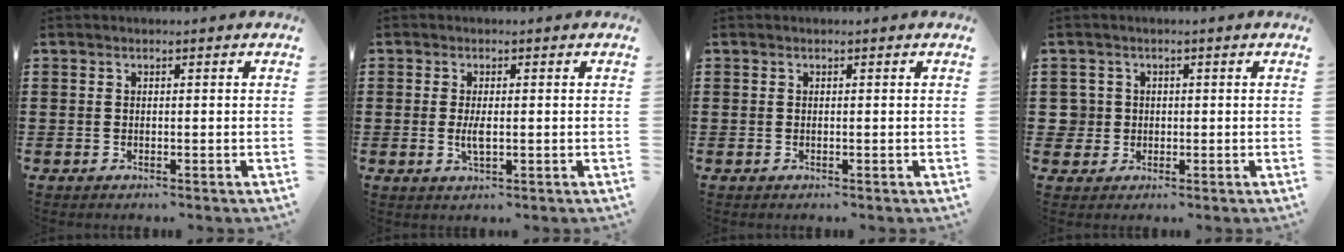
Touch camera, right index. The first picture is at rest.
{"total": 2.7, "force": [-0.2, 0.7, 2.6], "torque": [-0.061, -0.009, -0.008]}
{"total": 0.0}
{"total": 2.5, "force": [-0.1, 2.4, 0.4], "torque": [-0.029, 0.003, -0.007]}